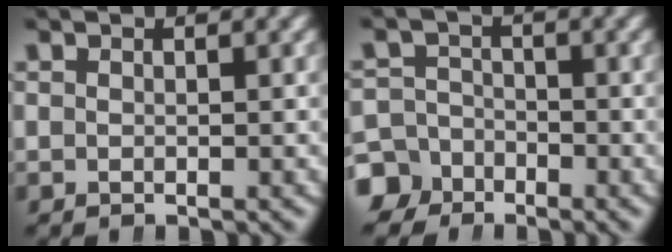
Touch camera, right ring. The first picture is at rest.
{"total": 4.5, "force": [-3.2, 3.2, 0.1], "torque": [0.024, -0.012, -0.060]}